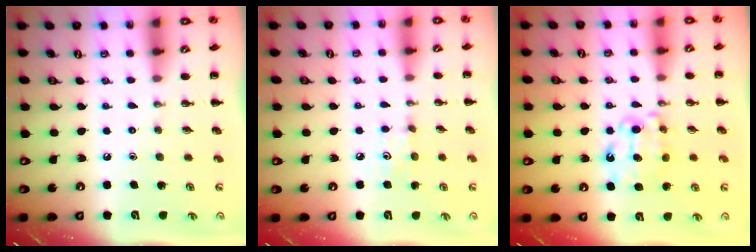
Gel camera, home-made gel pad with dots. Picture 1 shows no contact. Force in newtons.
{"total": 5.4, "press": 5.2, "slide": 1.7}
{"total": 9.2, "press": 9.1, "slide": 1.0}